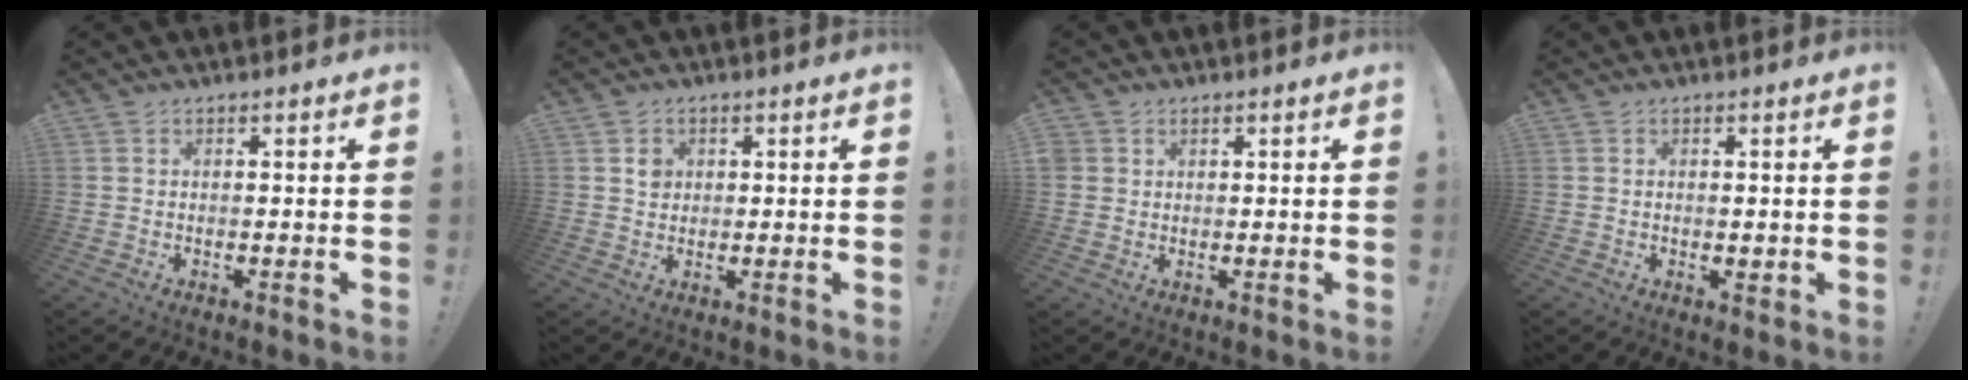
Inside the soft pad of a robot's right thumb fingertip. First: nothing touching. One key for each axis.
{"total": 3.0, "fx": 0.8, "fy": 2.7, "fz": 1.0, "tx": 0.006, "ty": -0.007, "tz": 0.010}
{"total": 2.3, "fx": 1.2, "fy": 1.9, "fz": 0.4, "tx": -0.009, "ty": 0.000, "tz": 0.023}
{"total": 1.0, "fx": 0.4, "fy": 0.6, "fz": 0.7, "tx": -0.002, "ty": -0.003, "tz": 0.007}